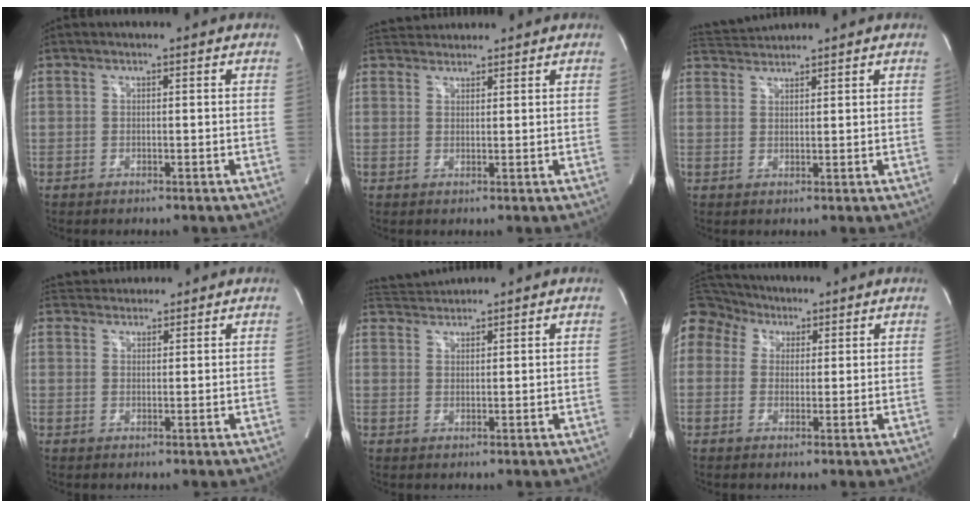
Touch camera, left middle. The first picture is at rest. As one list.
[{"total": 3.7, "force": [3.6, 0.9, 0.2], "torque": [-0.008, 0.030, 0.065]}, {"total": 3.3, "force": [3.3, -0.3, -0.4], "torque": [-0.004, 0.016, 0.067]}, {"total": 4.4, "force": [4.2, 1.4, 0.4], "torque": [-0.007, 0.031, 0.071]}, {"total": 3.4, "force": [3.4, -0.3, -0.4], "torque": [-0.004, 0.016, 0.069]}, {"total": 14.5, "force": [7.5, 11.4, 4.8], "torque": [-0.158, 0.085, 0.150]}]